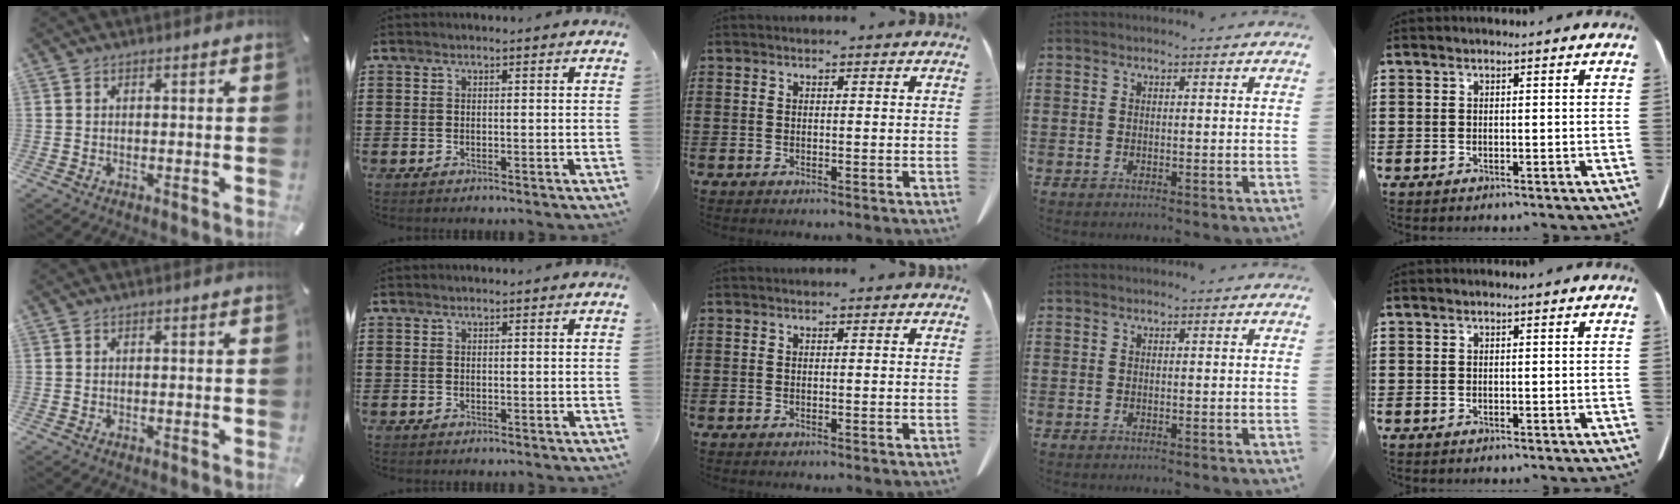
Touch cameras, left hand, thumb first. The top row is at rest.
{}